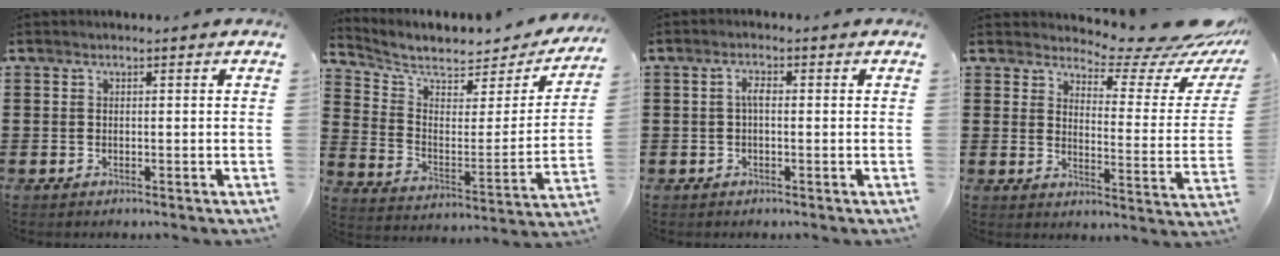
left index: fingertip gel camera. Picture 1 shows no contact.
{"total": 5.8, "force": [5.1, 1.5, 2.5], "torque": [-0.076, -0.039, 0.084]}
{"total": 1.9, "force": [0.0, 0.7, 1.8], "torque": [-0.036, 0.006, -0.001]}
{"total": 7.1, "force": [6.6, 1.0, 2.5], "torque": [-0.049, -0.055, 0.110]}